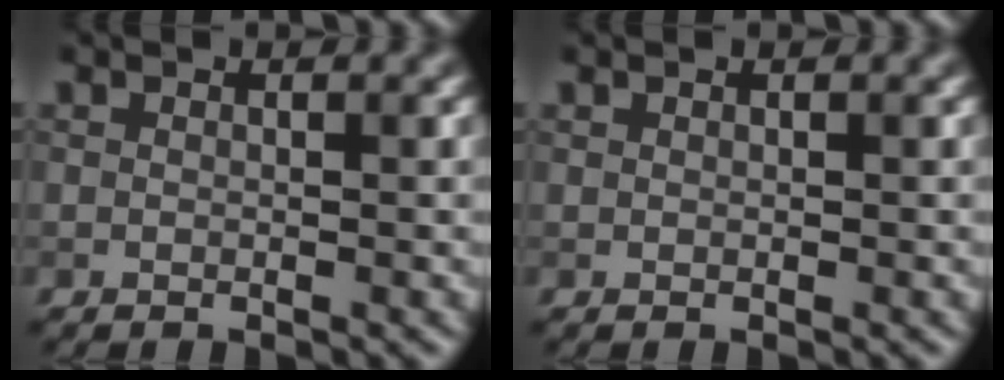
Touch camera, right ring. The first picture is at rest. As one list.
[{"total": 0.0}]